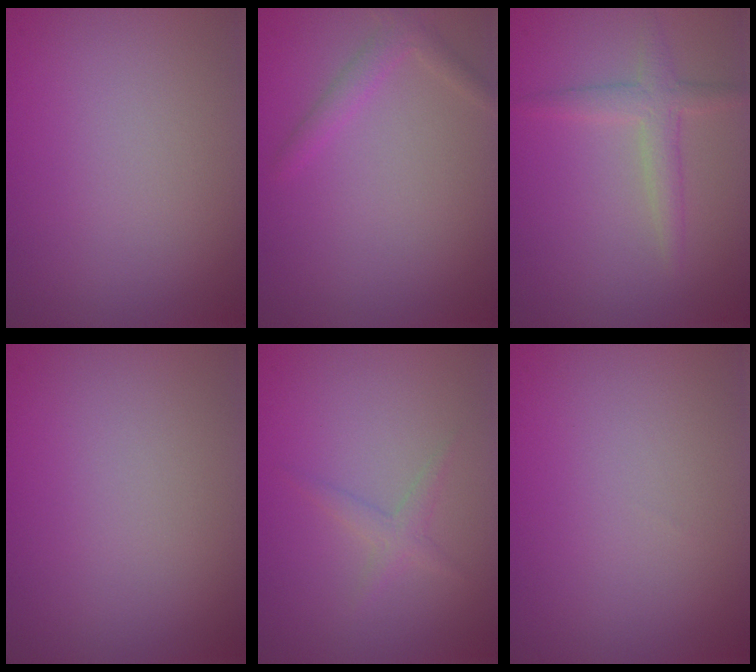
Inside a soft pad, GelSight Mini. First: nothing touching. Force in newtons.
{"total": 1.6, "press": 1.6, "slide": 0.1}
{"total": 2.2, "press": 2.2, "slide": 0.1}
{"total": 0.0}
{"total": 1.2, "press": 1.2, "slide": 0.1}
{"total": 0.0}